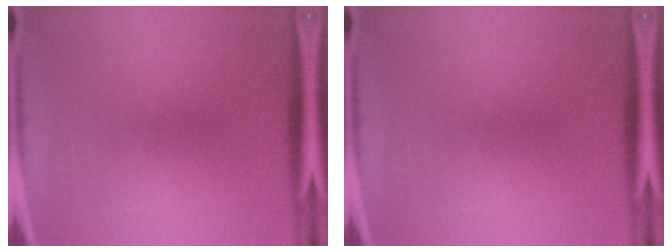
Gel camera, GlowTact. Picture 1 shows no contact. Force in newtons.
{"total": 0.0}